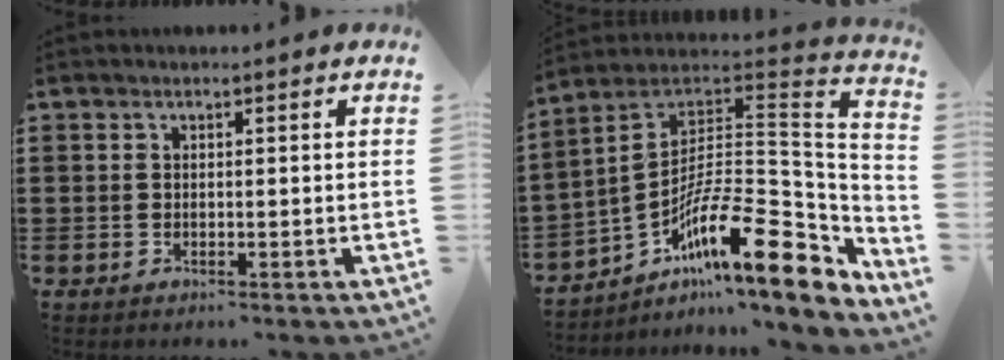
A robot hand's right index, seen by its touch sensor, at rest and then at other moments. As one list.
[{"total": 17.0, "force": [-8.8, 4.3, 13.9], "torque": [-0.233, -0.008, -0.161]}]